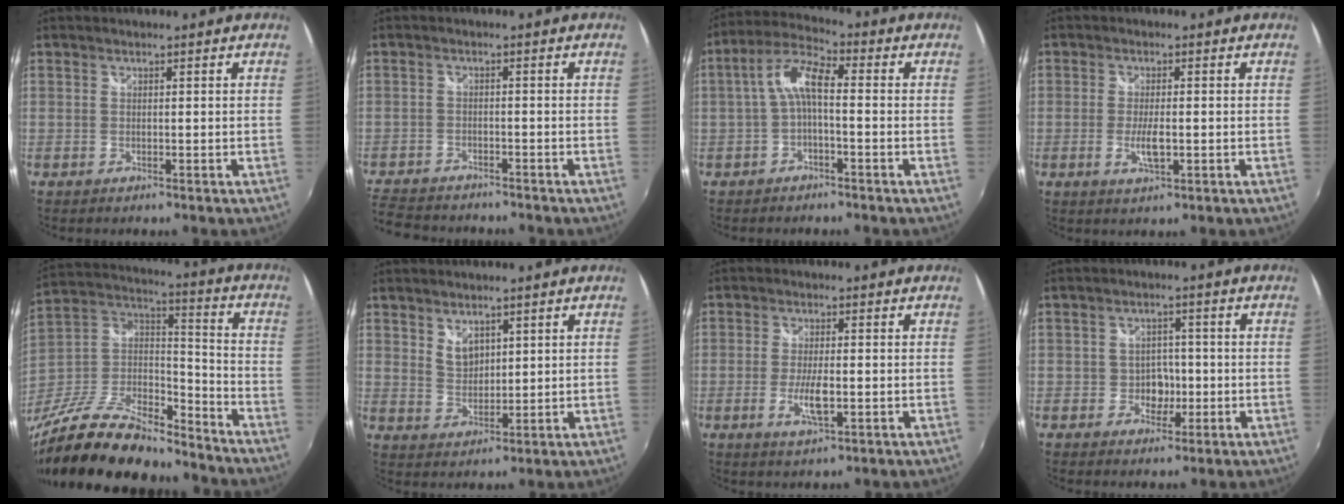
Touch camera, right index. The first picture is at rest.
{"total": 9.7, "force": [-8.5, 3.7, 2.8], "torque": [-0.092, -0.007, -0.148]}
{"total": 6.6, "force": [-0.9, 2.1, 6.2], "torque": [-0.137, 0.021, -0.020]}
{"total": 4.0, "force": [-0.9, 1.1, 3.7], "torque": [-0.074, -0.007, -0.017]}
{"total": 26.5, "force": [-20.3, 9.6, 14.2], "torque": [-0.285, -0.002, -0.341]}
{"total": 4.1, "force": [2.4, 2.5, 2.1], "torque": [-0.029, -0.002, 0.044]}
{"total": 5.0, "force": [-1.3, 1.3, 4.6], "torque": [-0.094, -0.009, -0.025]}
{"total": 3.5, "force": [-1.0, 3.1, 1.3], "torque": [-0.023, 0.010, -0.012]}